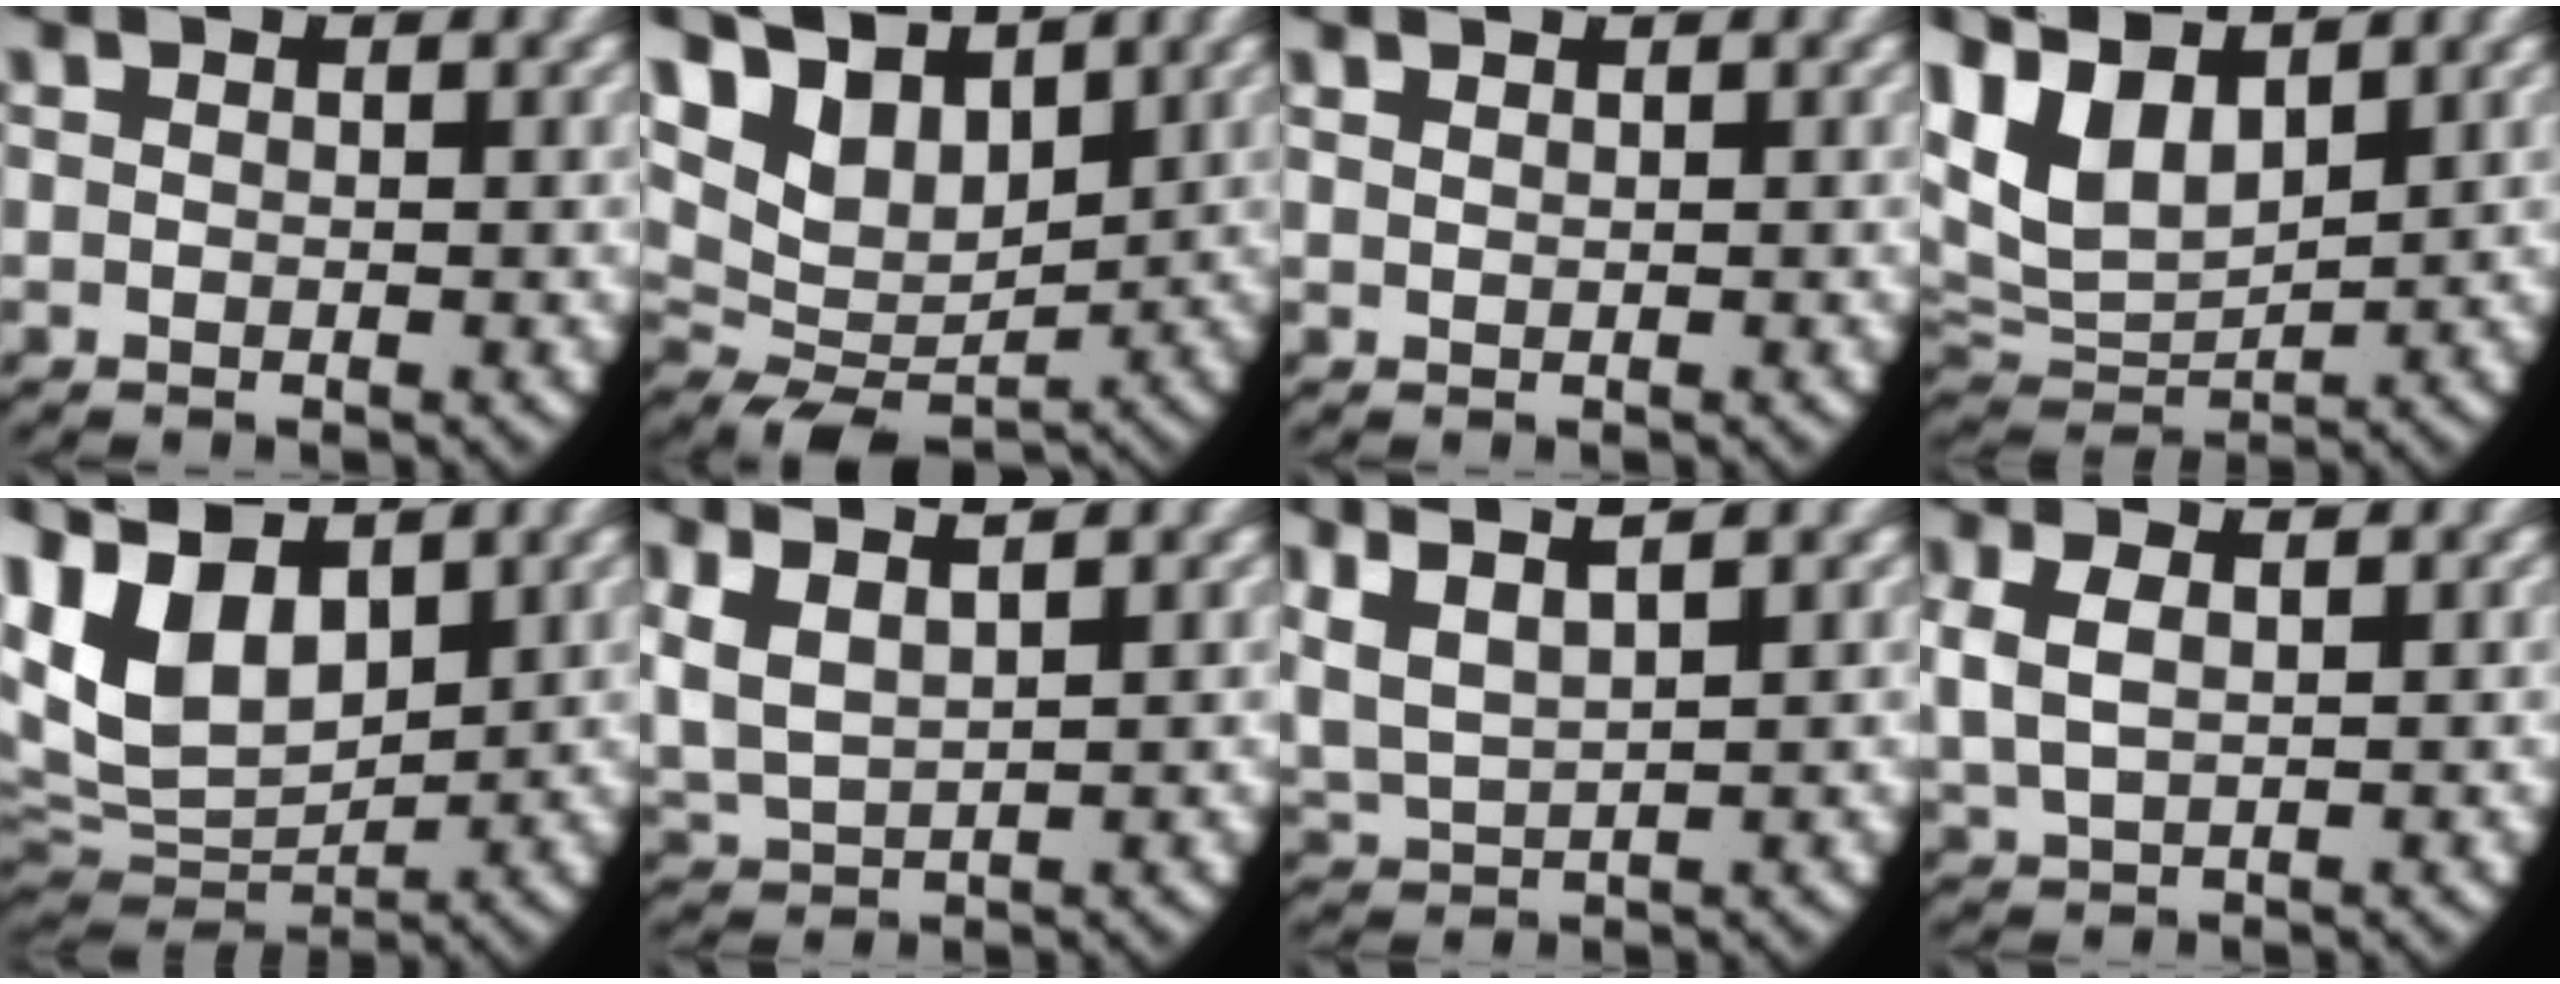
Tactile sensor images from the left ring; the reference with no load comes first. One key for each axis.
{"total": 12.1, "fx": 2.5, "fy": 9.7, "fz": 6.8, "tx": -0.152, "ty": -0.023, "tz": 0.039}
{"total": 0.7, "fx": 0.7, "fy": -0.3, "fz": 0.0, "tx": -0.001, "ty": -0.003, "tz": 0.020}
{"total": 11.4, "fx": 2.8, "fy": 8.8, "fz": 6.7, "tx": -0.171, "ty": -0.027, "tz": 0.051}
{"total": 12.5, "fx": 2.7, "fy": 9.7, "fz": 7.5, "tx": -0.187, "ty": -0.034, "tz": 0.055}
{"total": 7.0, "fx": 2.2, "fy": 5.2, "fz": 4.0, "tx": -0.120, "ty": -0.009, "tz": 0.044}
{"total": 8.3, "fx": 3.2, "fy": 6.1, "fz": 4.6, "tx": -0.124, "ty": 0.005, "tz": 0.047}
{"total": 4.1, "fx": 1.0, "fy": 2.9, "fz": 2.6, "tx": -0.072, "ty": 0.000, "tz": 0.025}